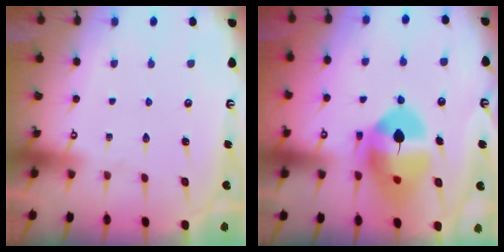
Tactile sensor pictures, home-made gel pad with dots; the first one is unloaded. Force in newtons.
{"total": 14.7, "press": 14.6, "slide": 2.3}